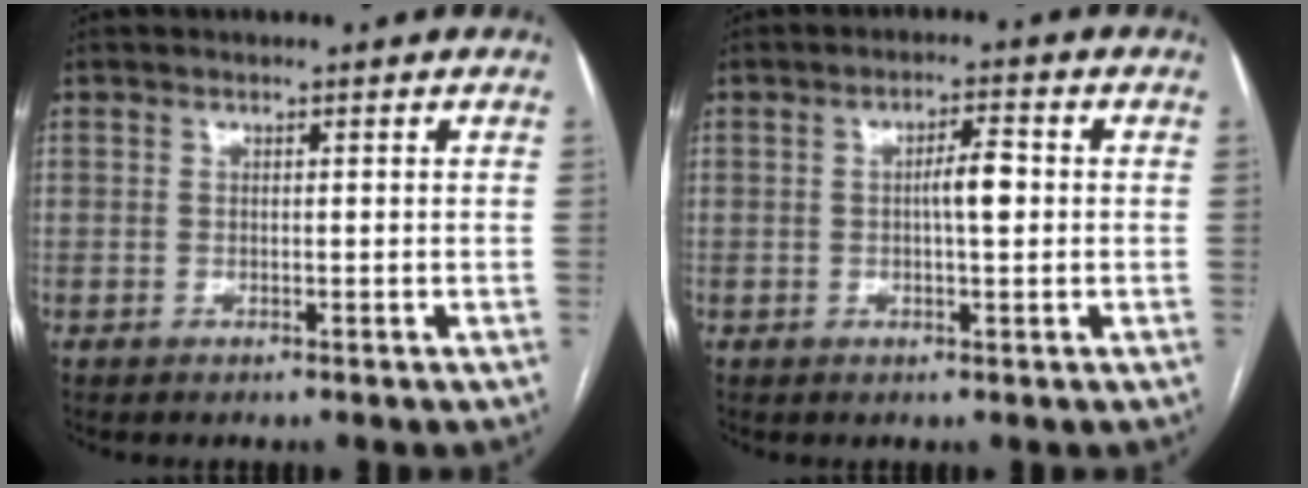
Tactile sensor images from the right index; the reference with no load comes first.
{"total": 3.9, "force": [0.1, 0.7, 3.8], "torque": [-0.064, 0.005, 0.000]}